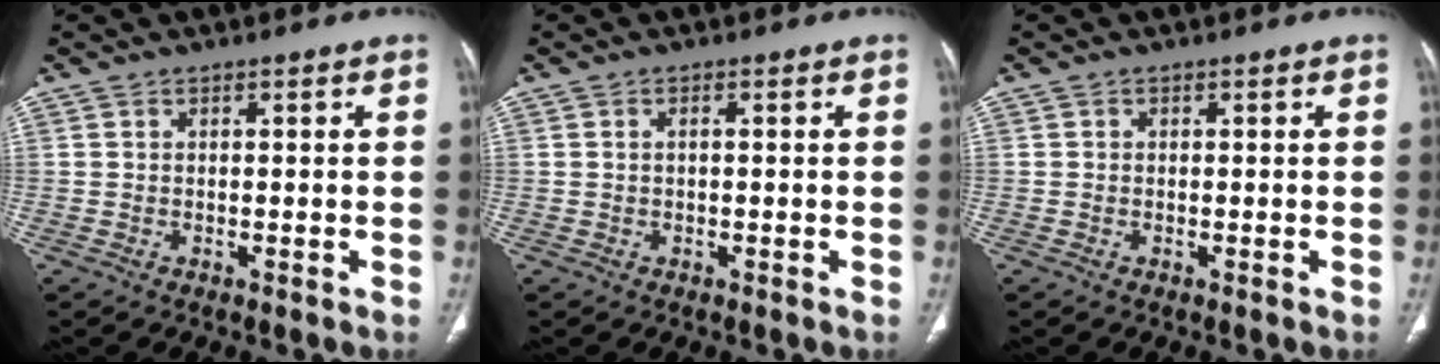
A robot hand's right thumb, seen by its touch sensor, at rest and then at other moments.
{"total": 0.8, "force": [0.1, 0.3, 0.7], "torque": [-0.016, 0.001, 0.001]}
{"total": 0.0}